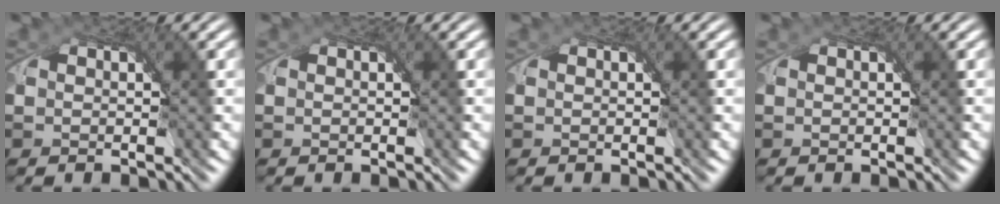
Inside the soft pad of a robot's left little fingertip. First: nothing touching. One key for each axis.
{"total": 0.0}
{"total": 0.0}
{"total": 0.0}